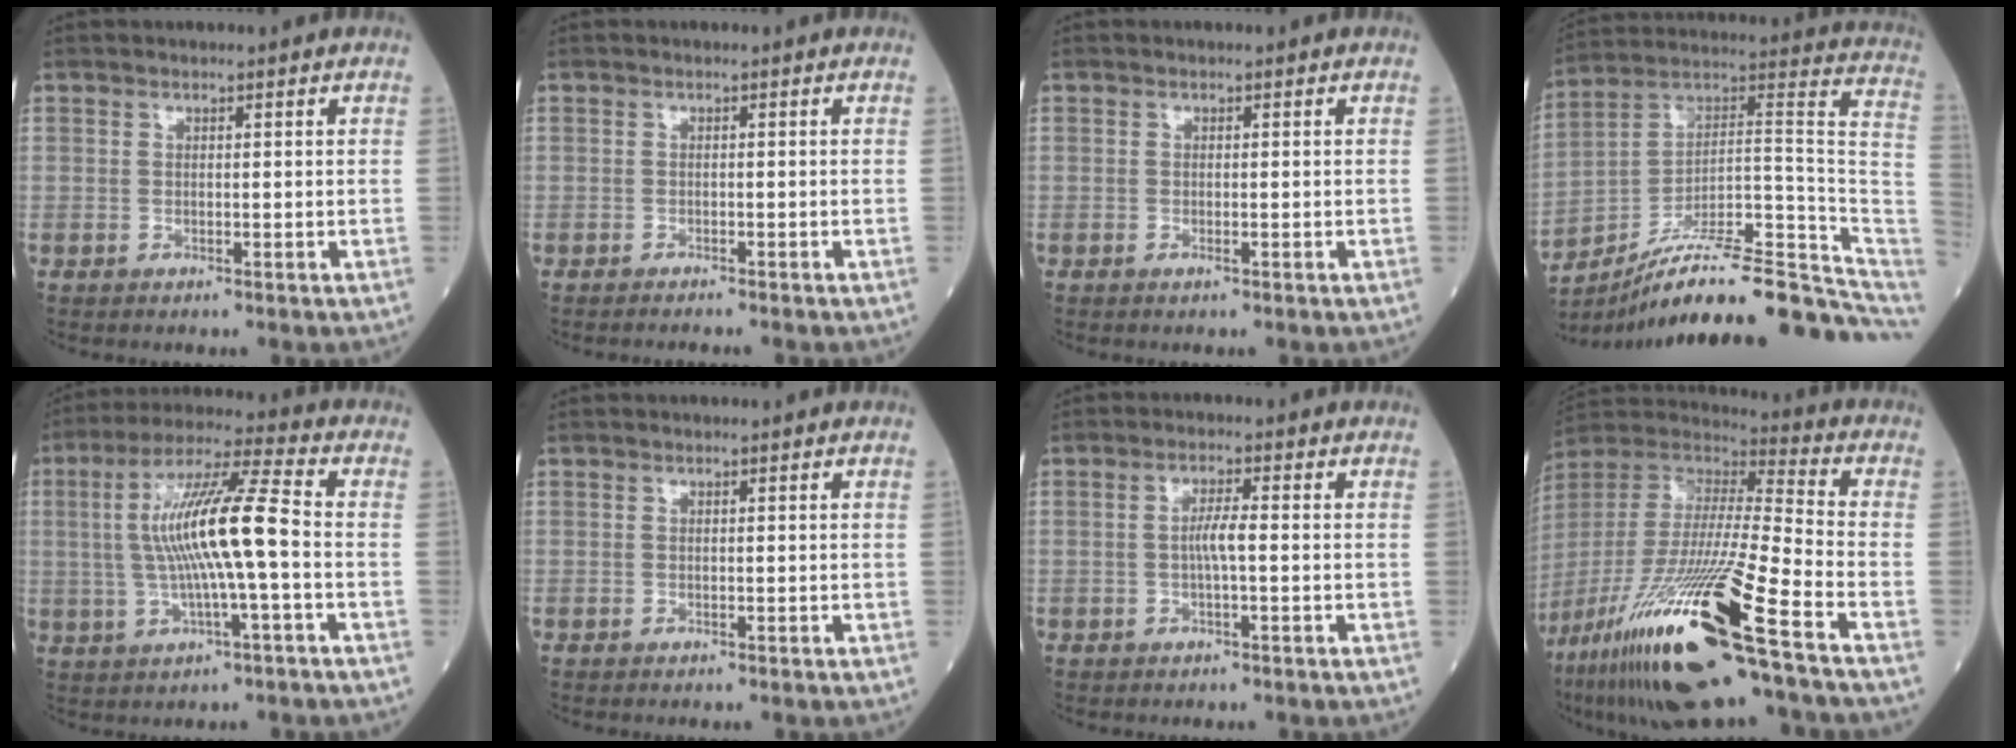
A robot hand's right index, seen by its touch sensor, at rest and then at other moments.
{"total": 2.1, "force": [-2.0, -0.1, 0.6], "torque": [-0.006, -0.002, -0.026]}
{"total": 0.7, "force": [-0.3, 0.0, 0.6], "torque": [-0.014, -0.002, -0.003]}
{"total": 24.0, "force": [-18.8, 3.7, 14.5], "torque": [-0.133, 0.054, -0.284]}
{"total": 13.0, "force": [-0.4, 0.6, 13.0], "torque": [-0.245, 0.016, -0.010]}
{"total": 0.0}
{"total": 2.8, "force": [-0.3, 0.2, 2.8], "torque": [-0.053, 0.003, -0.007]}
{"total": 28.3, "force": [-16.2, 1.5, 23.2], "torque": [-0.484, -0.064, -0.306]}